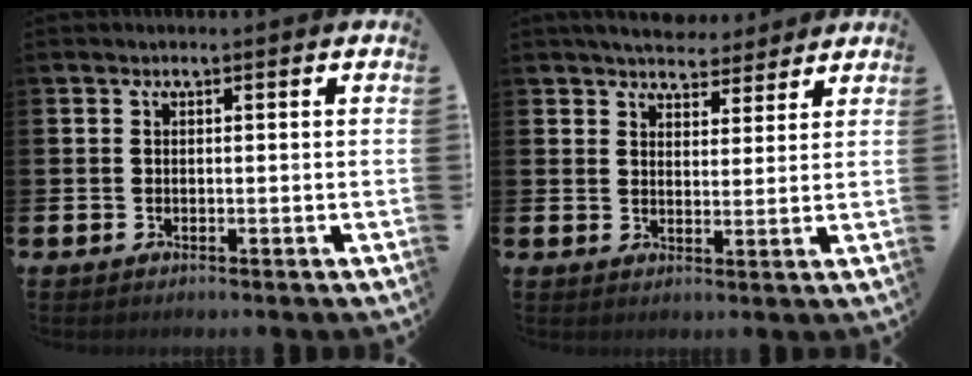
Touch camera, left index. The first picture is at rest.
{"total": 5.0, "force": [4.8, 1.5, 0.3], "torque": [-0.011, -0.024, 0.086]}